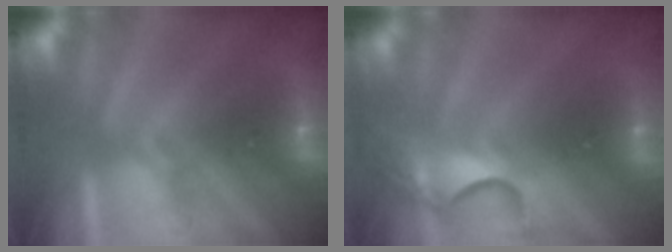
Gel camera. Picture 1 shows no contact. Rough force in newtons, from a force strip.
{"total": 4.6}